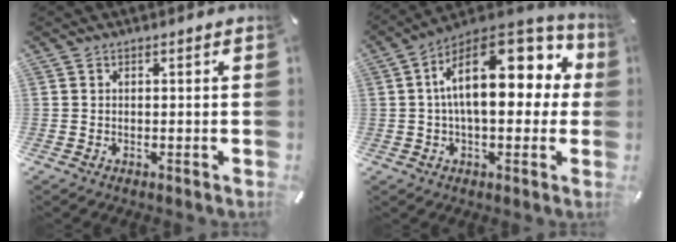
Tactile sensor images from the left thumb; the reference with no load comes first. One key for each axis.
{"total": 20.8, "fx": 4.4, "fy": 10.9, "fz": 17.1, "tx": -0.266, "ty": -0.023, "tz": 0.076}